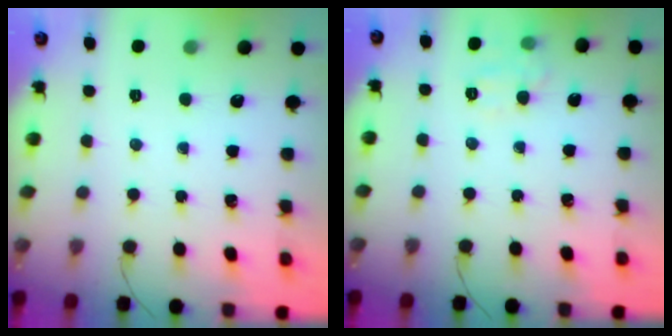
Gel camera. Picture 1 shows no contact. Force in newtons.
{"total": 7.4, "press": 7.3, "slide": 1.2}